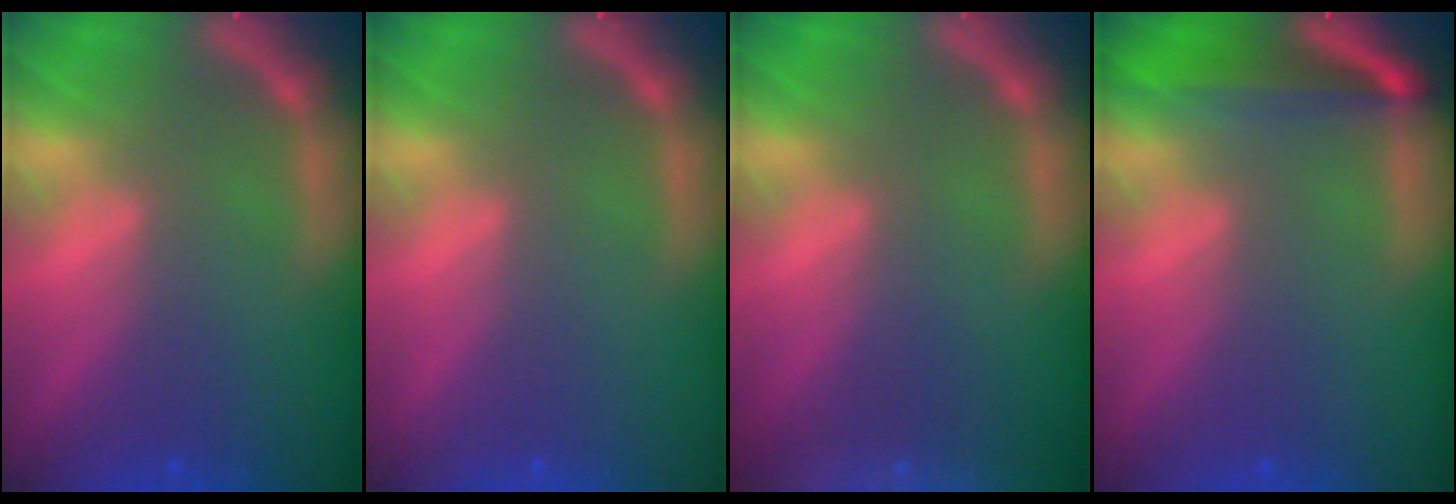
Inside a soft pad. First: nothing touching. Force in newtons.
{"total": 0.0}
{"total": 8.5}
{"total": 5.0}